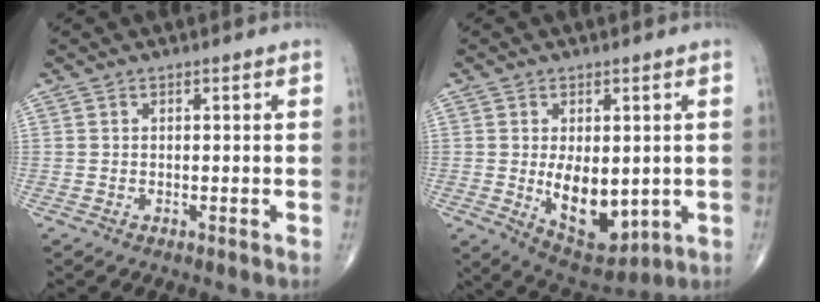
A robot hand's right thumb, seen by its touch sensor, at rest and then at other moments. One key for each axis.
{"total": 11.6, "fx": -1.0, "fy": 6.5, "fz": 9.6, "tx": -0.119, "ty": -0.018, "tz": 0.007}